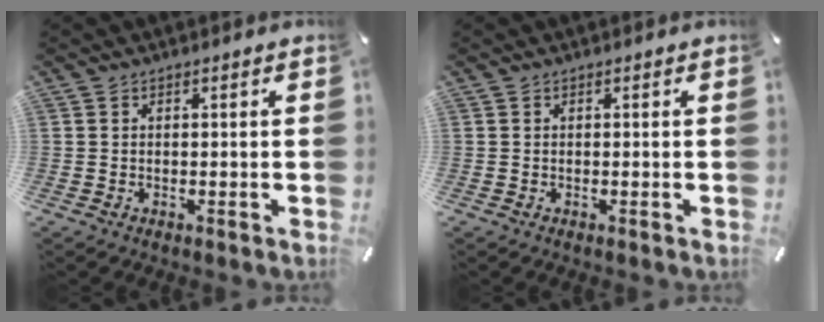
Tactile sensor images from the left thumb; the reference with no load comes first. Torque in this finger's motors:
{"motor_torque": [-0.01, 0.02, 0.00, 0.00, 0.00]}